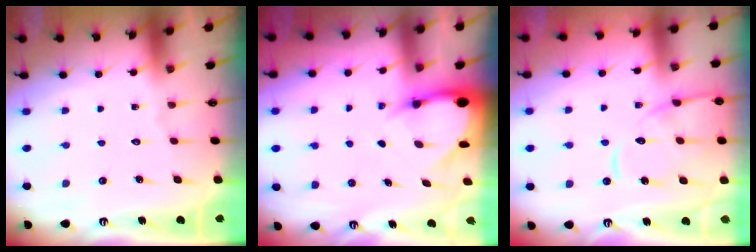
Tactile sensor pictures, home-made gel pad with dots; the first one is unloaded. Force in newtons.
{"total": 4.0, "press": 4.0, "slide": 0.6}
{"total": 13.2, "press": 13.2, "slide": 1.2}